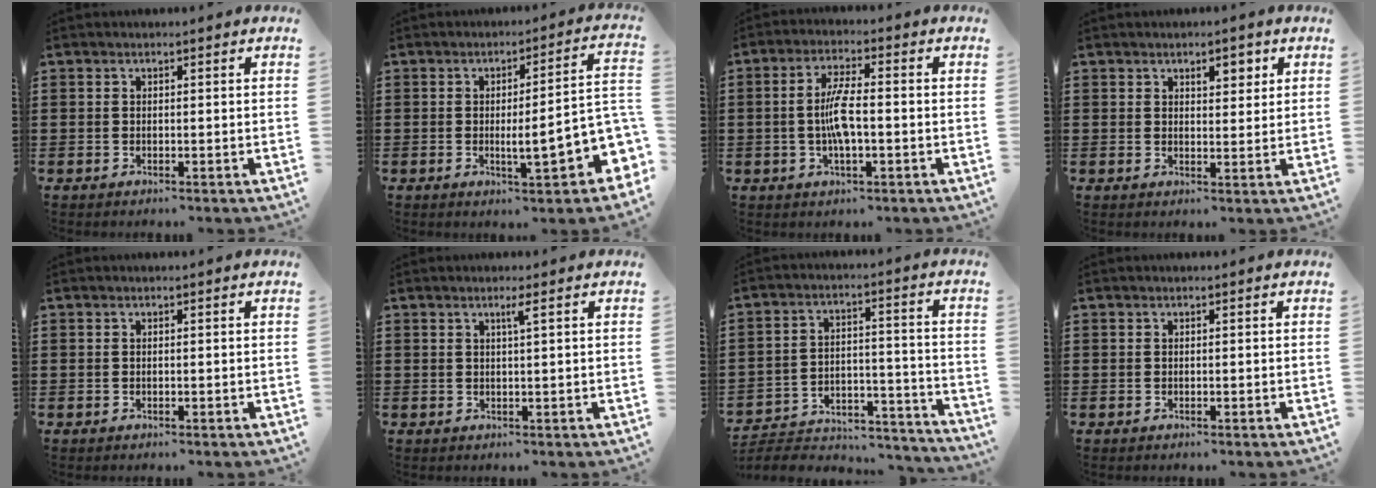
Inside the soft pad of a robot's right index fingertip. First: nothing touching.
{"total": 9.1, "force": [-1.8, 2.0, 8.7], "torque": [-0.118, -0.017, -0.029]}
{"total": 6.1, "force": [-0.7, 1.7, 5.8], "torque": [-0.126, -0.001, -0.021]}
{"total": 3.0, "force": [1.7, 1.4, 2.1], "torque": [-0.028, 0.001, 0.026]}
{"total": 0.0}
{"total": 1.4, "force": [0.6, -0.3, 1.3], "torque": [-0.023, -0.002, 0.008]}
{"total": 4.6, "force": [-4.3, 1.3, 0.9], "torque": [-0.018, 0.006, -0.090]}
{"total": 0.0}